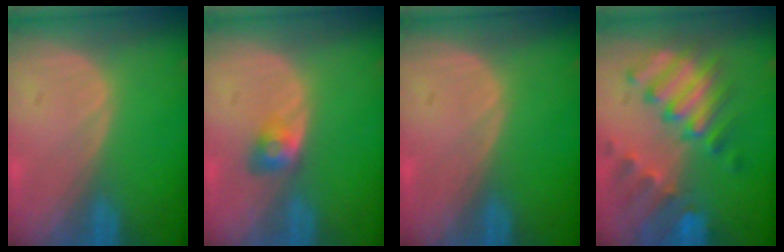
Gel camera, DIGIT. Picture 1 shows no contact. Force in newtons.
{"total": 2.9, "press": 2.4, "slide": 1.5}
{"total": 0.0}
{"total": 10.2, "press": 8.9, "slide": 5.0}